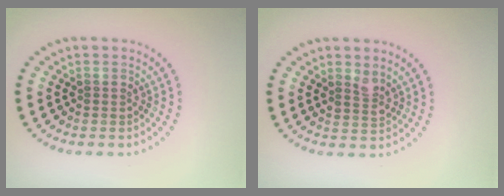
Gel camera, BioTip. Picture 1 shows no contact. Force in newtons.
{"total": 1.6, "press": 1.4, "slide": 0.8}